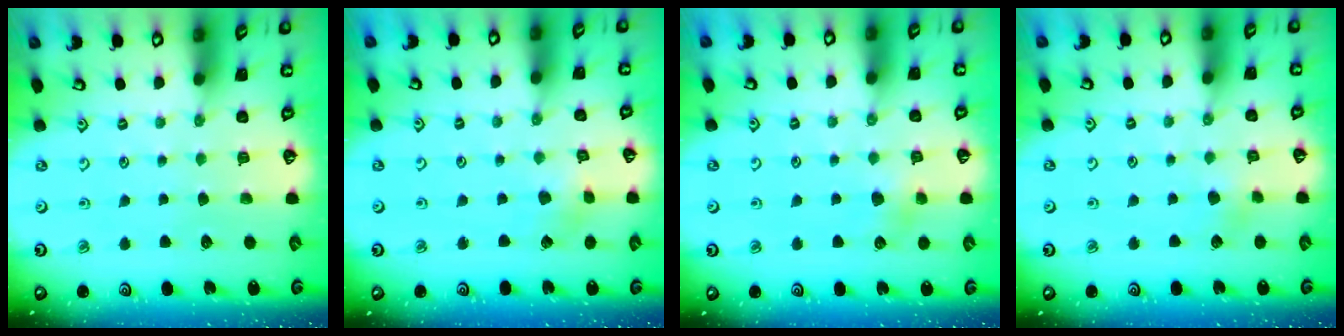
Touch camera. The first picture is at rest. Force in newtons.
{"total": 3.2, "press": 3.2, "slide": 0.2}
{"total": 4.8, "press": 4.7, "slide": 0.5}
{"total": 3.1, "press": 3.1, "slide": 0.7}